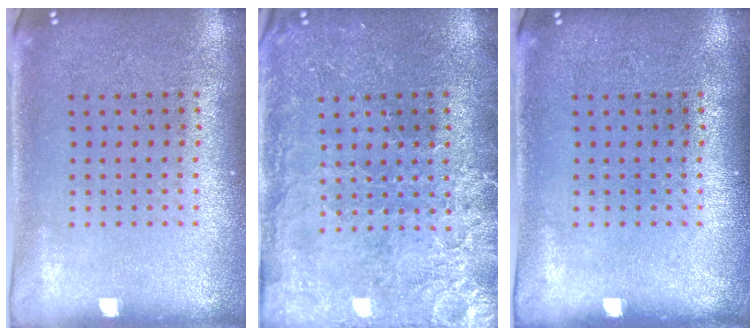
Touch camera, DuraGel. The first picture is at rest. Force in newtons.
{"total": 3.4, "press": 3.2, "slide": 1.3}
{"total": 0.0}